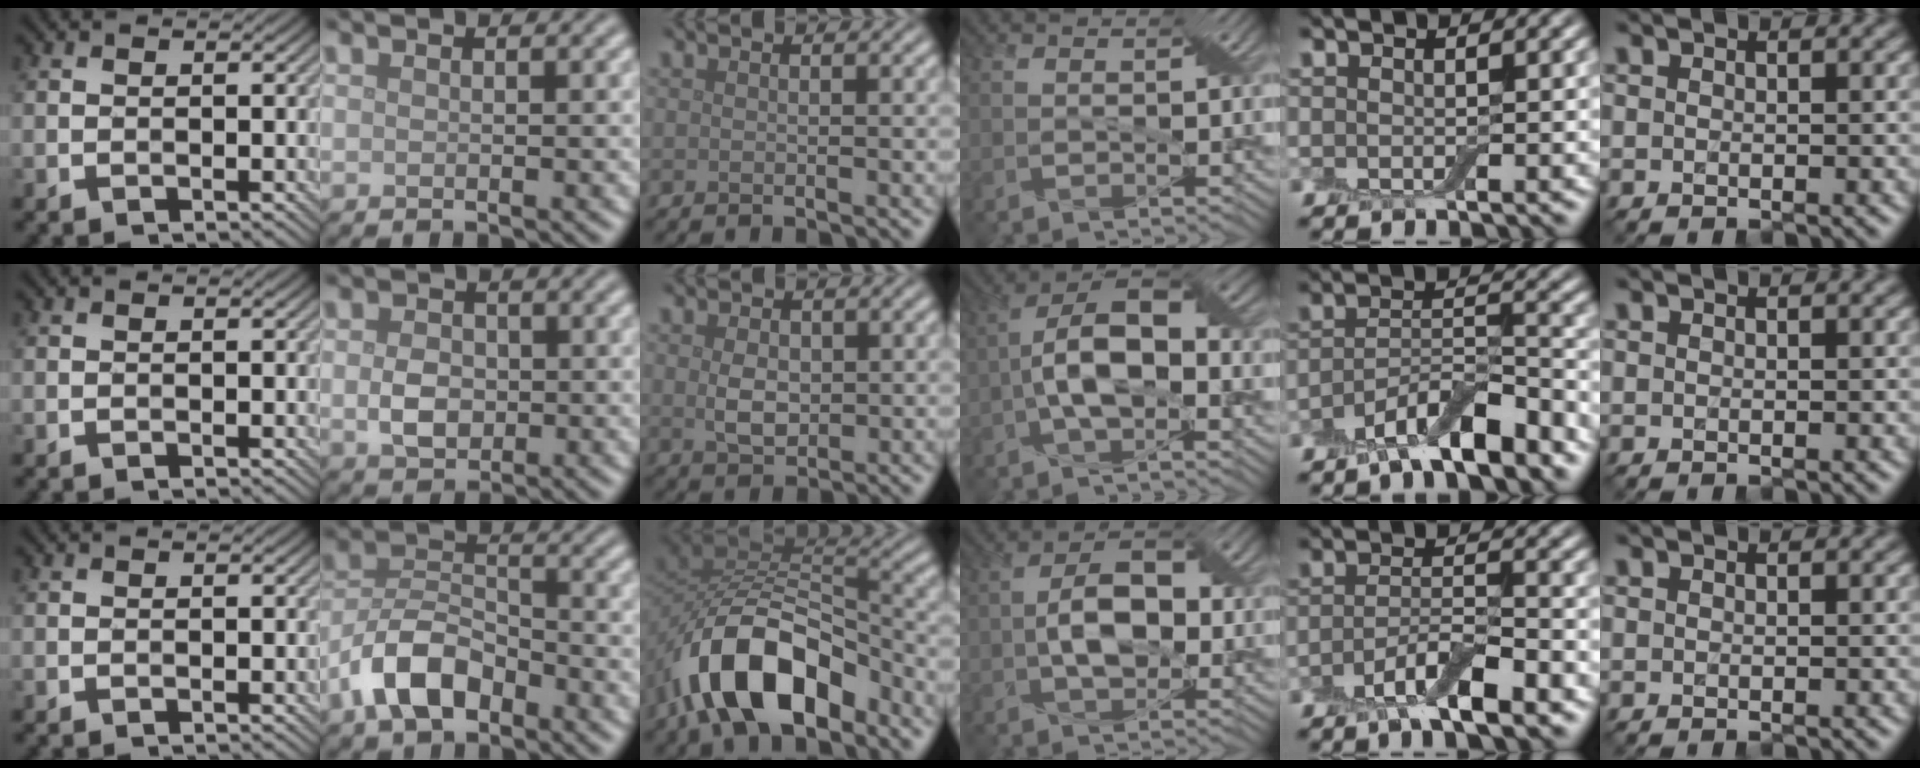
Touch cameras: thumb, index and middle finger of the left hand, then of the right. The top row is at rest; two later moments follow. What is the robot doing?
{"motion": "fold", "object": "apron"}